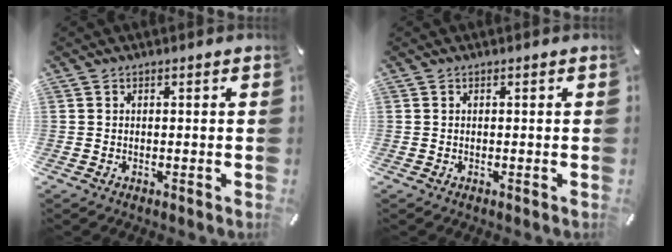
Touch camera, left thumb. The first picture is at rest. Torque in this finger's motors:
{"motor_torque": [0.00, 0.00, -0.01, 0.01, 0.00]}